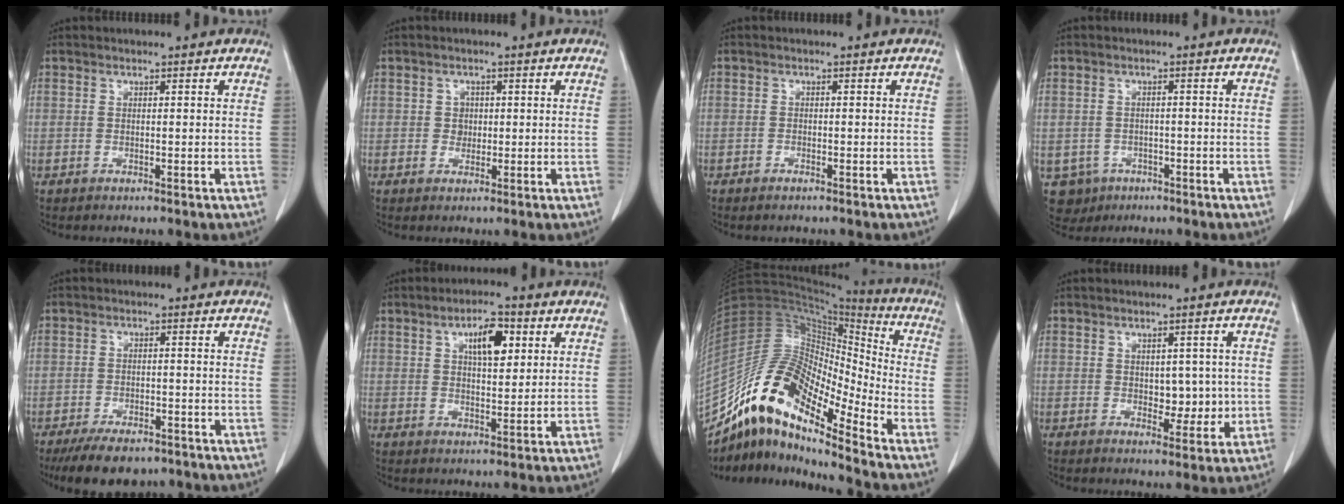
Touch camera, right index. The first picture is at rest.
{"total": 1.8, "force": [0.1, 1.7, 0.6], "torque": [-0.007, 0.003, 0.003]}
{"total": 1.0, "force": [-0.8, 0.3, 0.5], "torque": [-0.011, 0.000, -0.011]}
{"total": 5.1, "force": [-2.5, 4.4, 0.5], "torque": [-0.009, 0.008, -0.034]}
{"total": 9.5, "force": [-7.4, 3.9, 4.4], "torque": [-0.062, -0.002, -0.111]}
{"total": 6.6, "force": [2.6, 2.5, 5.6], "torque": [-0.092, 0.009, 0.043]}
{"total": 15.2, "force": [-11.6, 4.0, 8.9], "torque": [-0.161, 0.059, -0.209]}
{"total": 4.8, "force": [0.0, 2.9, 3.8], "torque": [-0.040, 0.003, 0.007]}